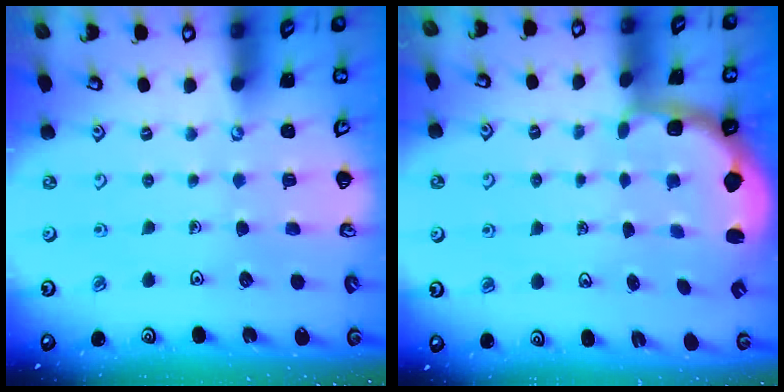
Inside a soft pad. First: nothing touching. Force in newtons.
{"total": 2.5, "press": 1.3, "slide": 2.1}